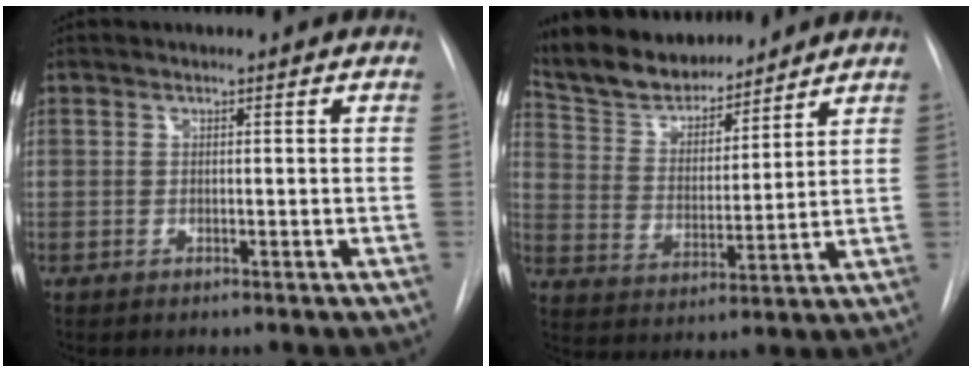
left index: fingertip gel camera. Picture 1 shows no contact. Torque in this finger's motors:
{"motor_torque": [-0.17, -0.62, -0.14, 0.01]}